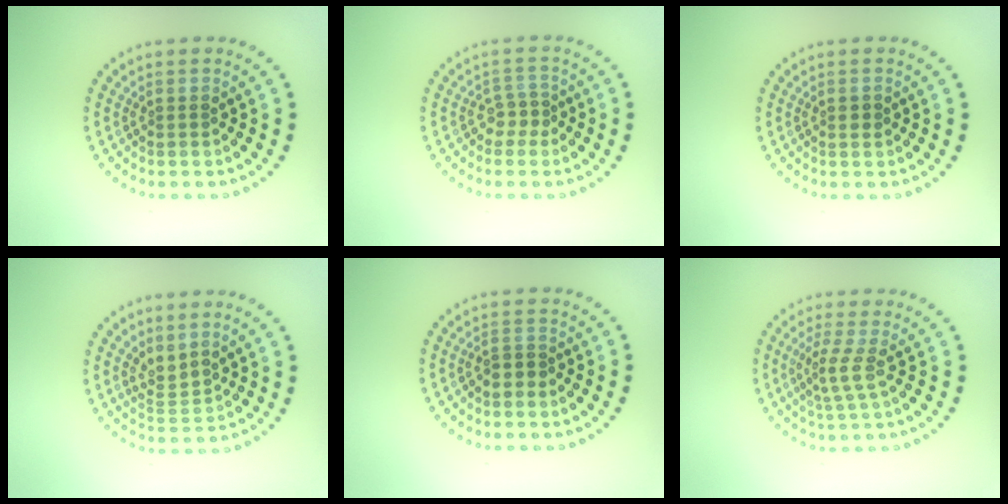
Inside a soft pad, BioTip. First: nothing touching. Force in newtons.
{"total": 1.6, "press": 1.2, "slide": 1.0}
{"total": 0.9, "press": 0.9, "slide": 0.1}
{"total": 2.2, "press": 1.4, "slide": 1.6}
{"total": 1.6, "press": 1.4, "slide": 0.8}
{"total": 2.1, "press": 1.6, "slide": 1.5}